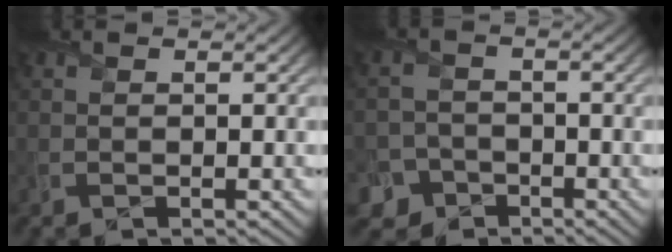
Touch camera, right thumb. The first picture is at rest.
{"total": 4.8, "force": [-3.3, 3.5, 0.6], "torque": [0.004, -0.001, -0.068]}